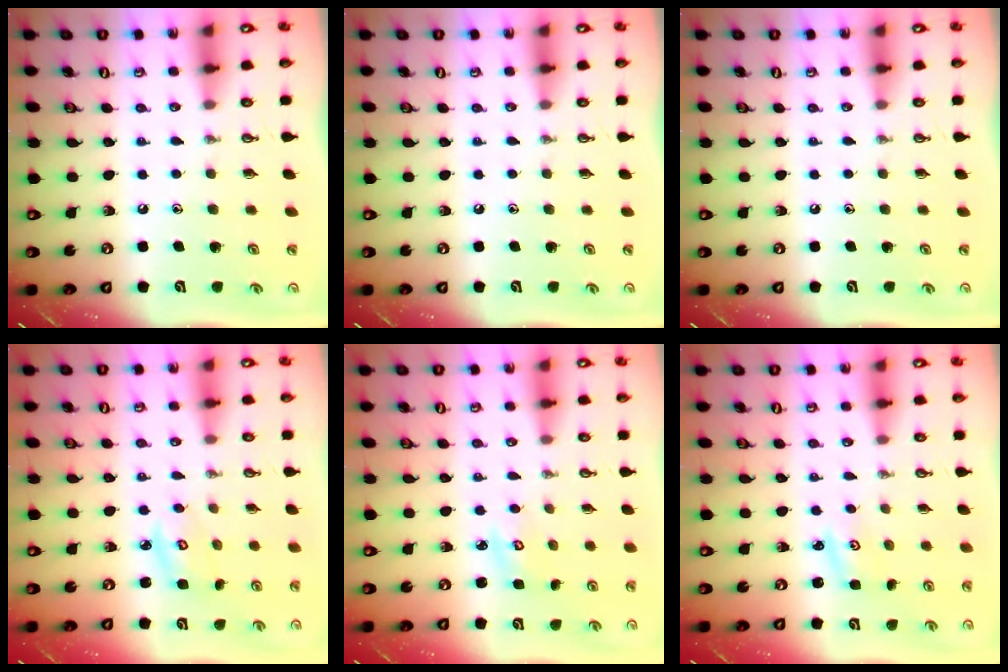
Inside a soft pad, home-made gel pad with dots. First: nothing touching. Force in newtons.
{"total": 0.0}
{"total": 0.0}
{"total": 3.8, "press": 3.8, "slide": 0.3}
{"total": 3.4, "press": 3.4, "slide": 0.4}
{"total": 2.1, "press": 2.1, "slide": 0.3}